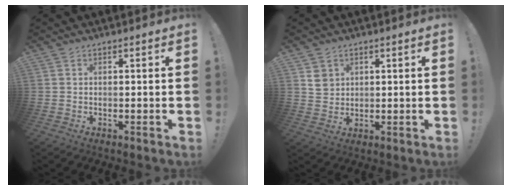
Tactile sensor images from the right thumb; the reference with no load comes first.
{"total": 4.6, "force": [2.3, 3.8, 1.2], "torque": [-0.011, -0.007, 0.046]}